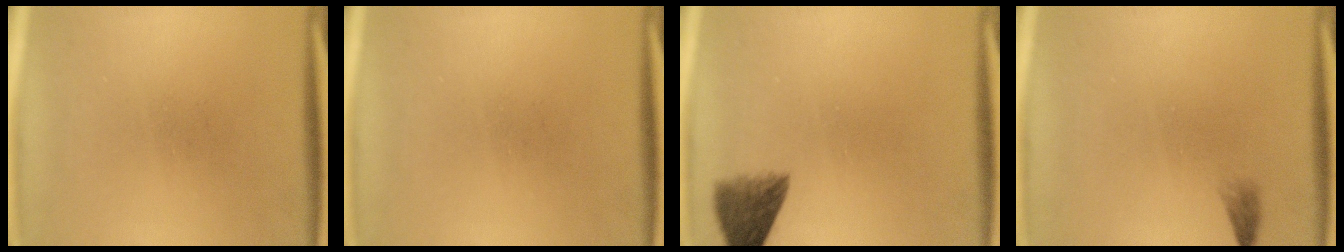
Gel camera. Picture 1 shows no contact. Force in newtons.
{"total": 0.0}
{"total": 5.0}
{"total": 1.1}